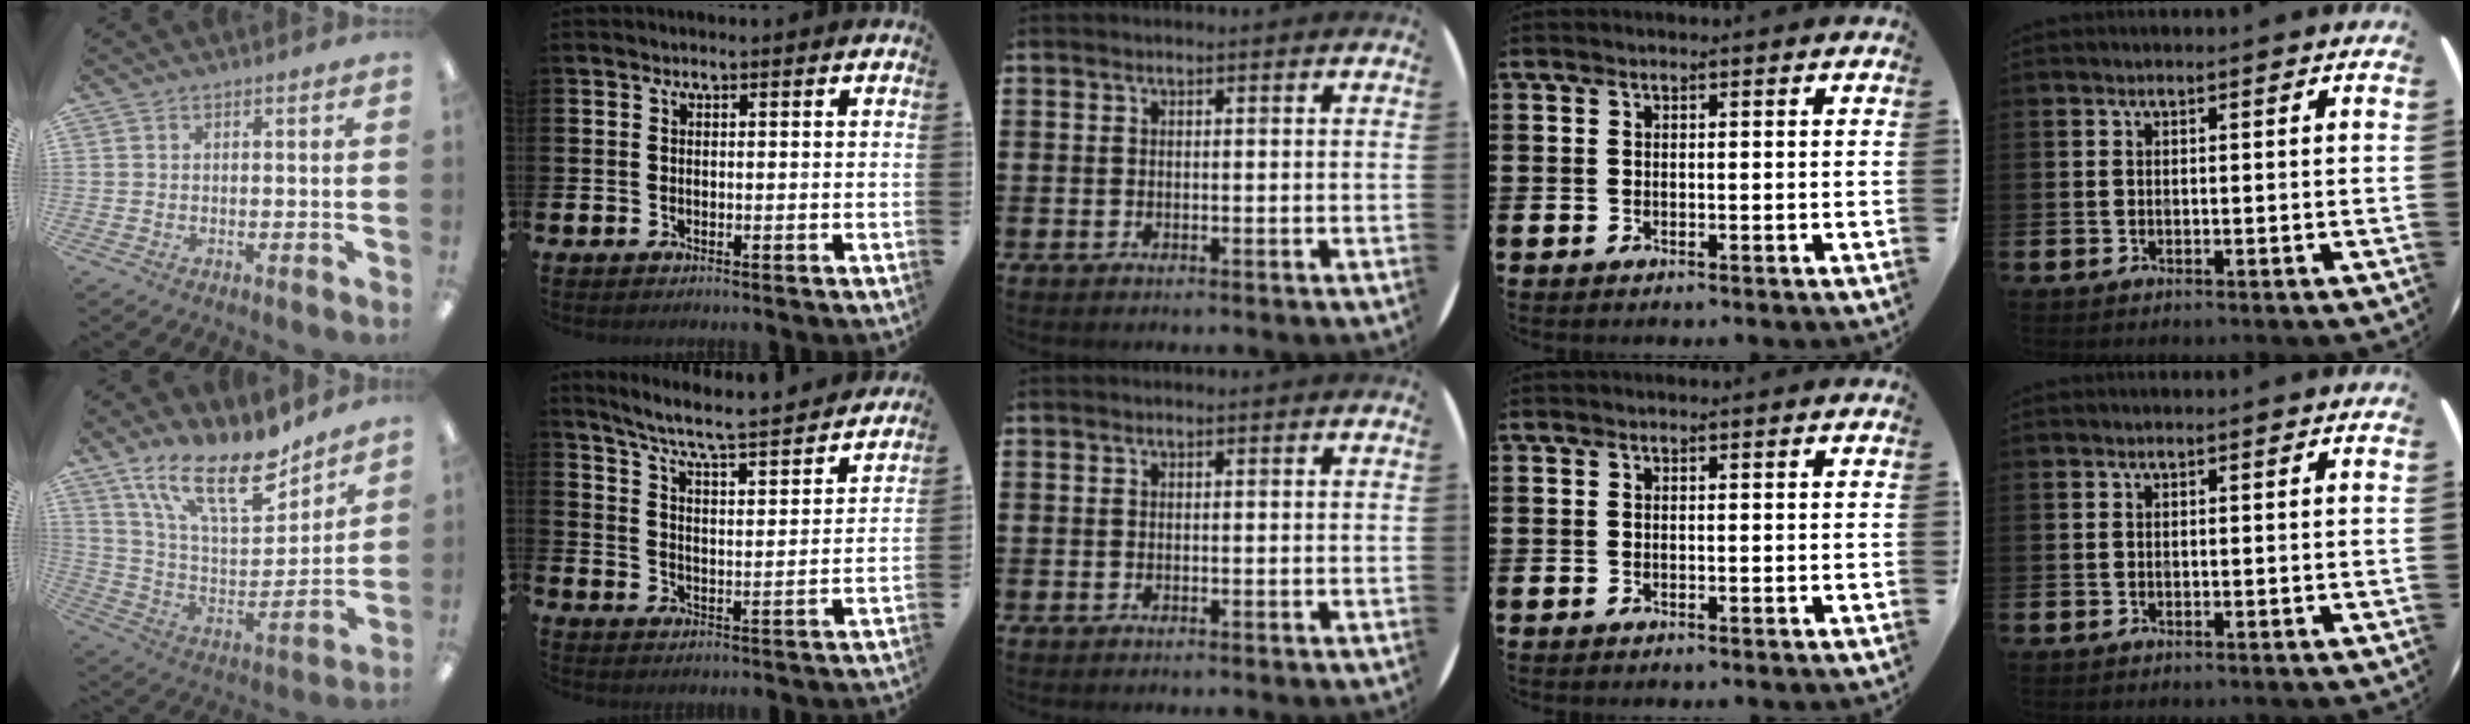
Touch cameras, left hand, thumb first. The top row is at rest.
{"thumb": {"total": 20.2, "force": [13.9, 7.4, 12.7], "torque": [-0.226, -0.079, 0.240]}, "index": {"total": 6.9, "force": [6.3, 0.2, 2.7], "torque": [-0.081, -0.052, 0.103]}}